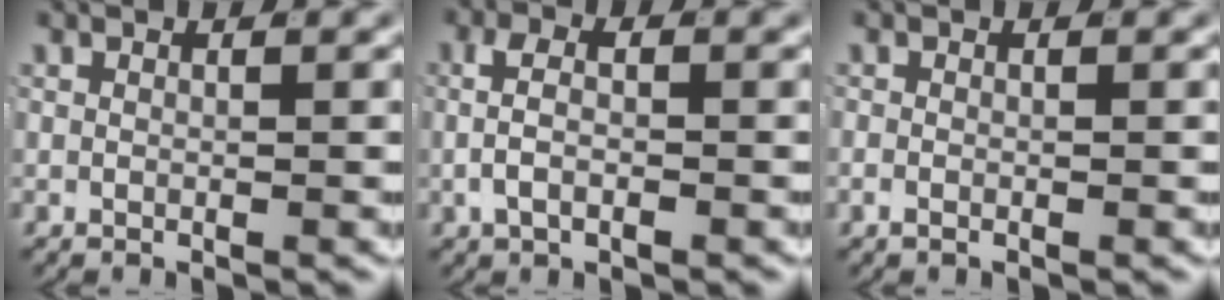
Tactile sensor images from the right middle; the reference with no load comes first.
{"total": 3.1, "force": [-0.6, 1.6, 2.6], "torque": [-0.044, -0.003, -0.011]}
{"total": 1.0, "force": [-0.7, 0.6, 0.5], "torque": [-0.015, -0.003, -0.010]}